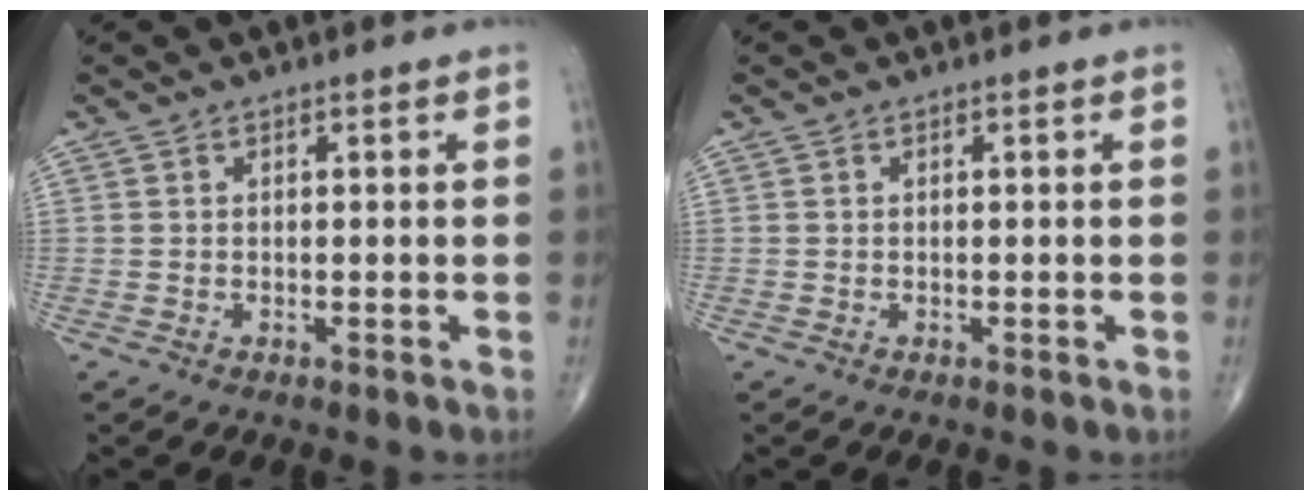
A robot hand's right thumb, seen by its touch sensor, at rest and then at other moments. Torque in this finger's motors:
{"motor_torque": [-0.06, 0.04, 0.00, -0.05, 0.01]}